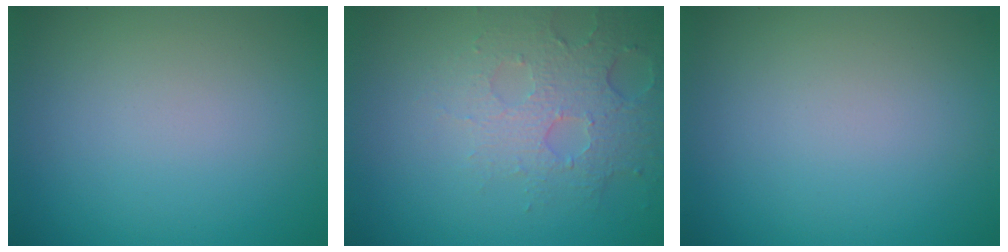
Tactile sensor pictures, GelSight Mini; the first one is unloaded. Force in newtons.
{"total": 4.8, "press": 3.4, "slide": 3.4}
{"total": 0.0}